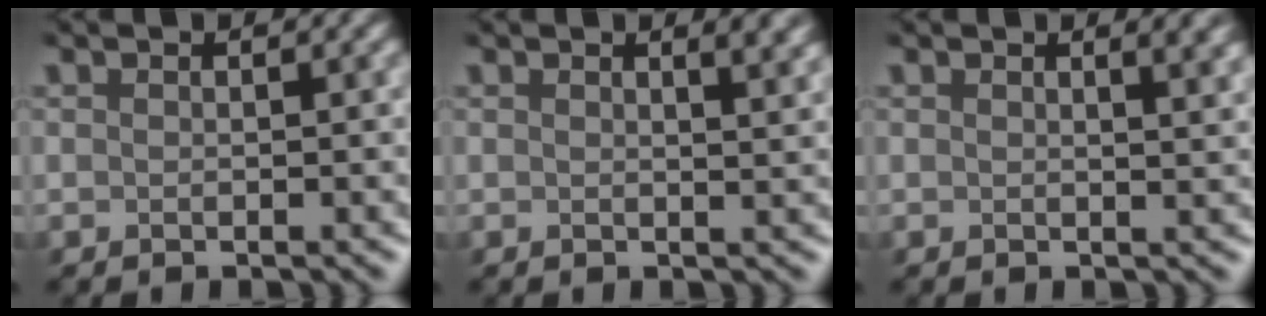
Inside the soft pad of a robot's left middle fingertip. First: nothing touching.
{"total": 3.7, "force": [1.5, 1.7, 2.9], "torque": [-0.010, 0.029, -0.006]}
{"total": 3.8, "force": [1.4, 1.8, 3.0], "torque": [-0.010, 0.029, -0.010]}